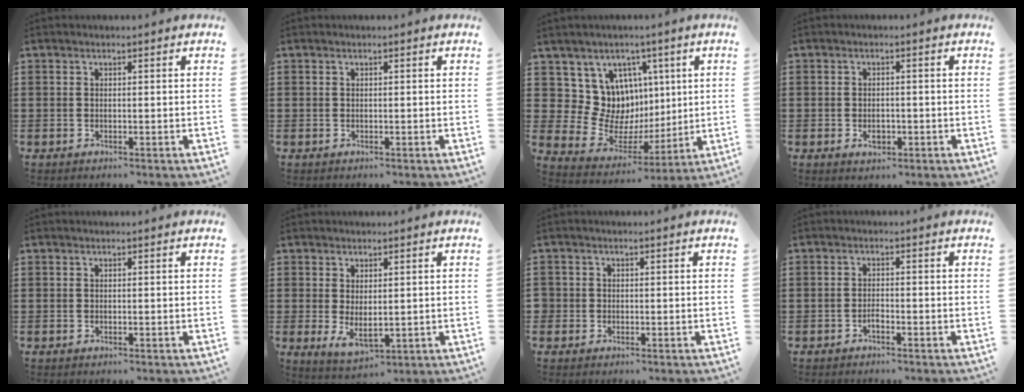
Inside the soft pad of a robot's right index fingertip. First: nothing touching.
{"total": 0.0}
{"total": 10.0, "force": [3.2, 9.3, 1.7], "torque": [-0.059, -0.049, 0.070]}
{"total": 2.3, "force": [-0.7, 1.4, 1.6], "torque": [-0.031, 0.001, -0.013]}
{"total": 0.0}
{"total": 3.0, "force": [0.2, 1.5, 2.6], "torque": [-0.056, 0.000, 0.003]}
{"total": 1.1, "force": [-0.3, 1.0, 0.2], "torque": [-0.006, 0.001, -0.007]}
{"total": 1.2, "force": [-0.9, 0.4, 0.7], "torque": [-0.017, -0.003, -0.016]}